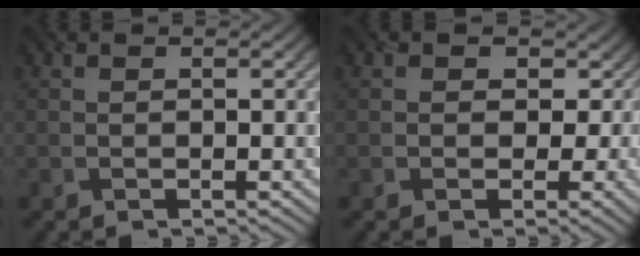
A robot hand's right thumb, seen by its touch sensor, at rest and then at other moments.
{"total": 4.2, "force": [-0.3, 4.1, 0.9], "torque": [-0.008, 0.009, -0.011]}